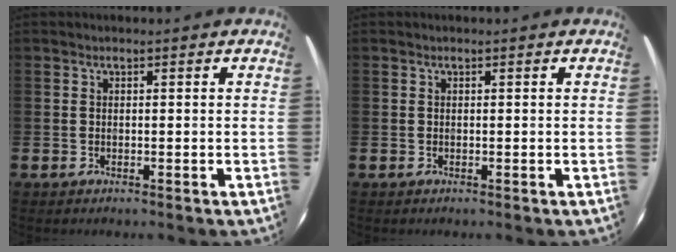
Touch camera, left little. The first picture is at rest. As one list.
[{"total": 0.0}]